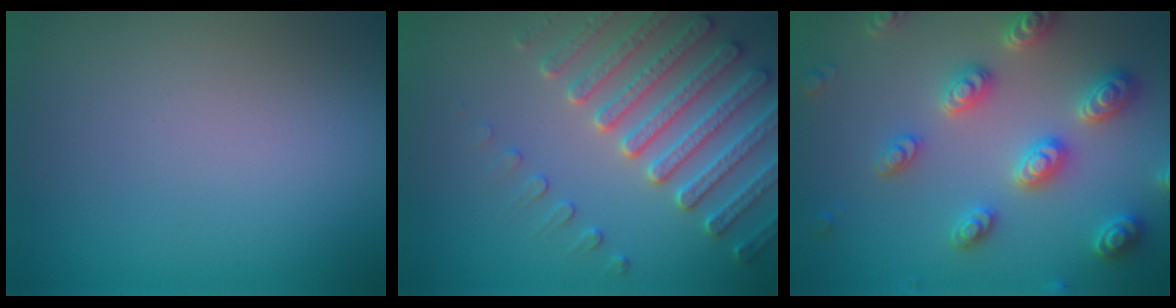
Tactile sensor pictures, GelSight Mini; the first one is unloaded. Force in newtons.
{"total": 5.1, "press": 4.9, "slide": 1.3}
{"total": 5.2, "press": 5.0, "slide": 1.2}